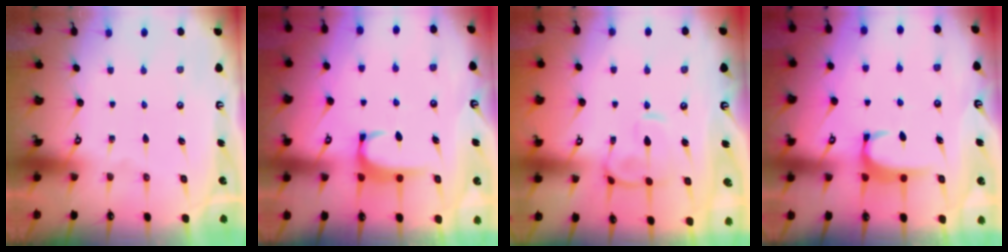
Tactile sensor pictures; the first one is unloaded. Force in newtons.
{"total": 1.6, "press": 1.6, "slide": 0.5}
{"total": 3.7, "press": 3.5, "slide": 1.1}
{"total": 1.9, "press": 1.8, "slide": 0.5}